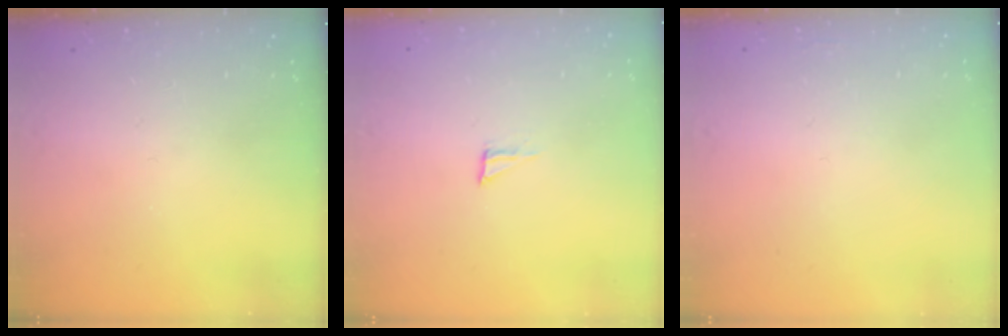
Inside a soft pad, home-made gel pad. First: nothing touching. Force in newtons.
{"total": 2.9, "press": 2.9, "slide": 0.2}
{"total": 0.9, "press": 0.9, "slide": 0.1}